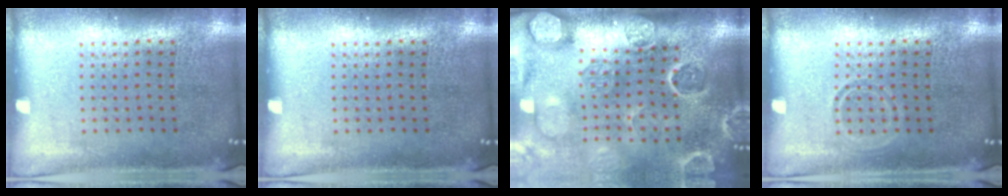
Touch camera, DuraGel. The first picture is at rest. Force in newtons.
{"total": 0.0}
{"total": 4.3, "press": 3.5, "slide": 2.5}
{"total": 0.9, "press": 0.9, "slide": 0.2}